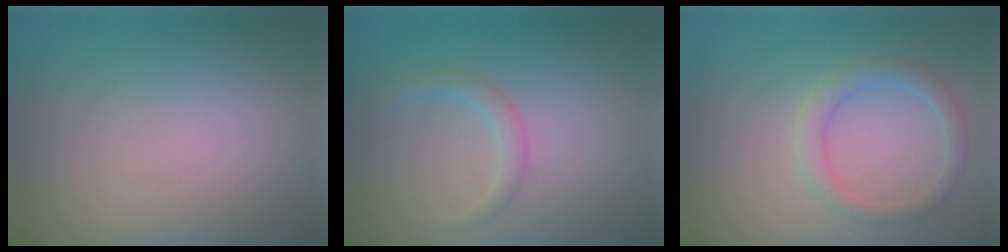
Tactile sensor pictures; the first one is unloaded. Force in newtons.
{"total": 1.4, "press": 1.4, "slide": 0.1}
{"total": 2.1, "press": 2.0, "slide": 0.3}